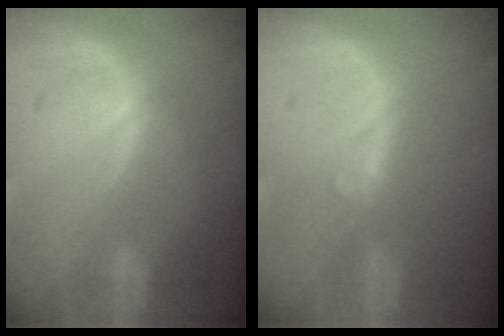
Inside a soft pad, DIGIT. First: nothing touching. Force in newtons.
{"total": 1.3, "press": 1.1, "slide": 0.7}